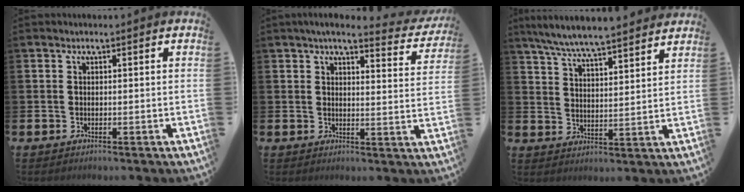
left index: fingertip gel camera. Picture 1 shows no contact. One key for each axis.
{"total": 4.1, "fx": 3.6, "fy": 0.5, "fz": 1.8, "tx": -0.039, "ty": -0.022, "tz": 0.058}
{"total": 6.9, "fx": 6.7, "fy": 0.0, "fz": 1.8, "tx": -0.066, "ty": -0.038, "tz": 0.120}